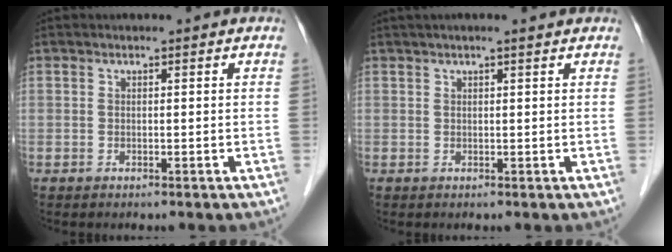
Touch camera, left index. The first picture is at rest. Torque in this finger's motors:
{"motor_torque": [0.45, -0.39, 0.07, 0.02]}